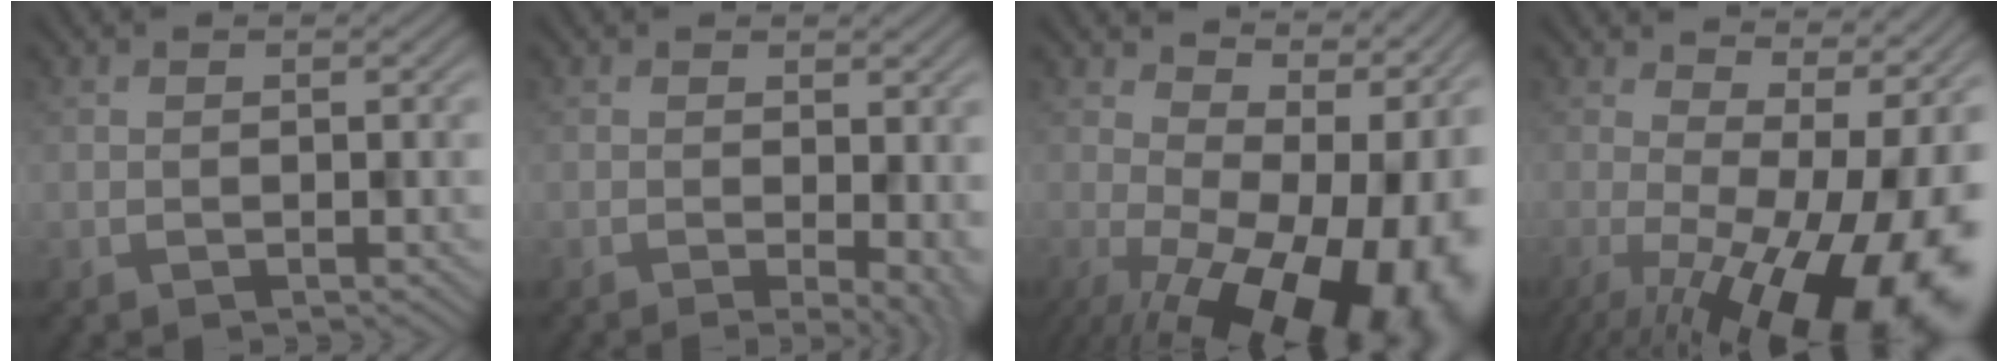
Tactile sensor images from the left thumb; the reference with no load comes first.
{"total": 4.3, "force": [-0.4, 1.3, 4.1], "torque": [-0.042, -0.007, 0.007]}
{"total": 18.0, "force": [-1.6, 9.8, 15.1], "torque": [-0.140, 0.011, 0.007]}
{"total": 18.3, "force": [-3.3, 7.1, 16.5], "torque": [-0.198, -0.003, -0.035]}